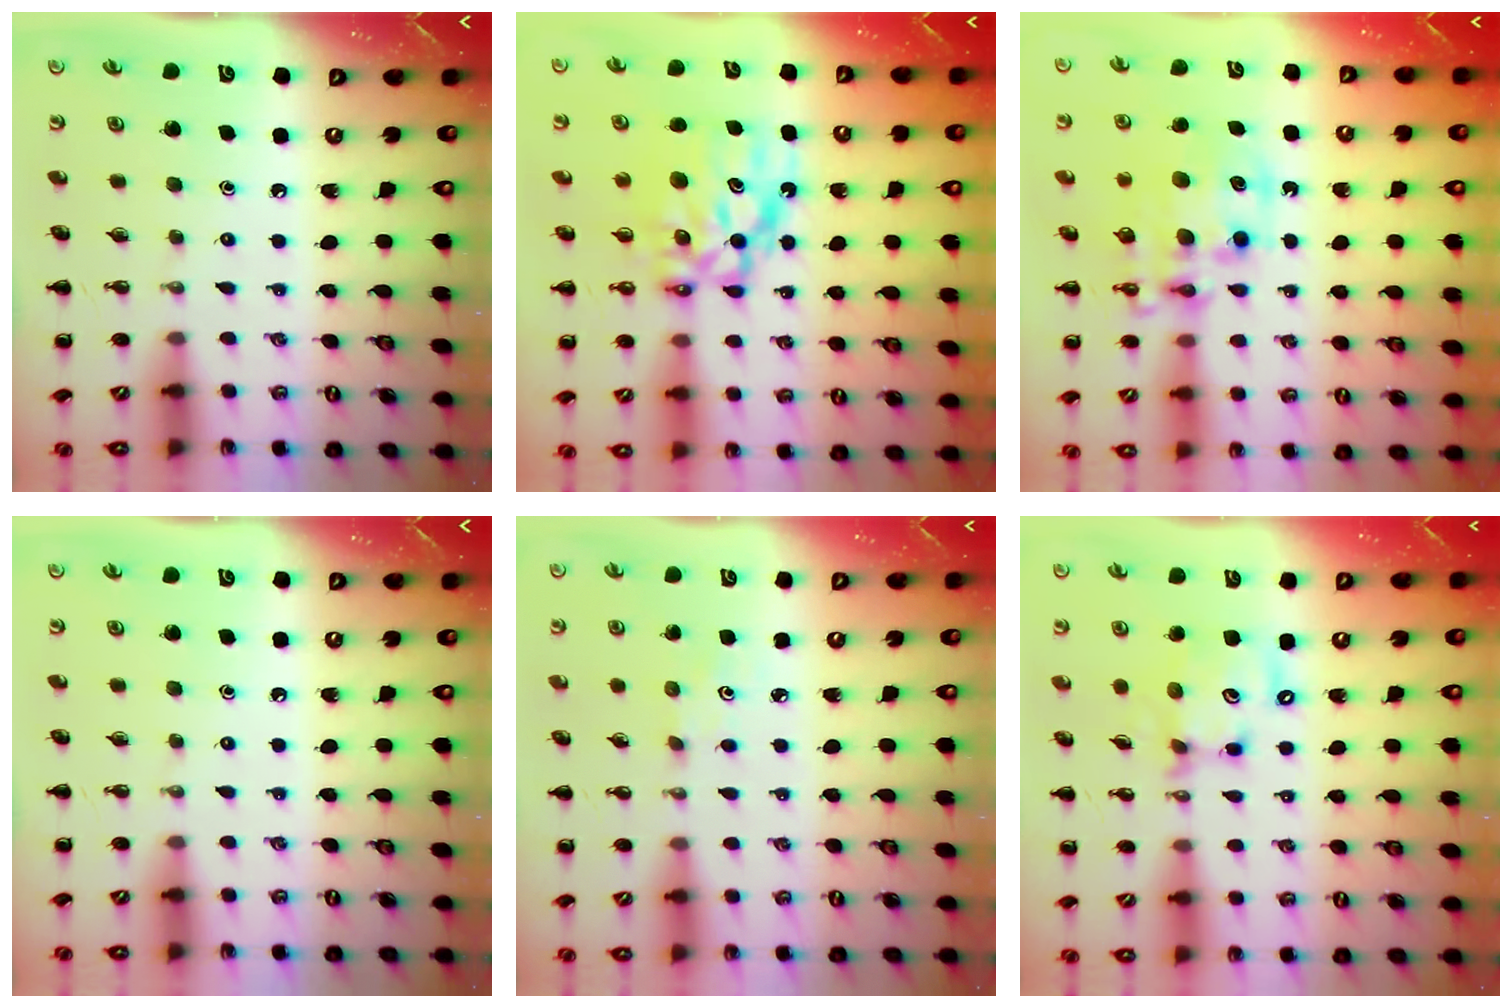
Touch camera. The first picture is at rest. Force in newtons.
{"total": 9.7, "press": 9.4, "slide": 2.5}
{"total": 11.4, "press": 11.0, "slide": 3.1}
{"total": 0.0}
{"total": 1.4, "press": 1.3, "slide": 0.4}
{"total": 12.6, "press": 12.3, "slide": 2.6}